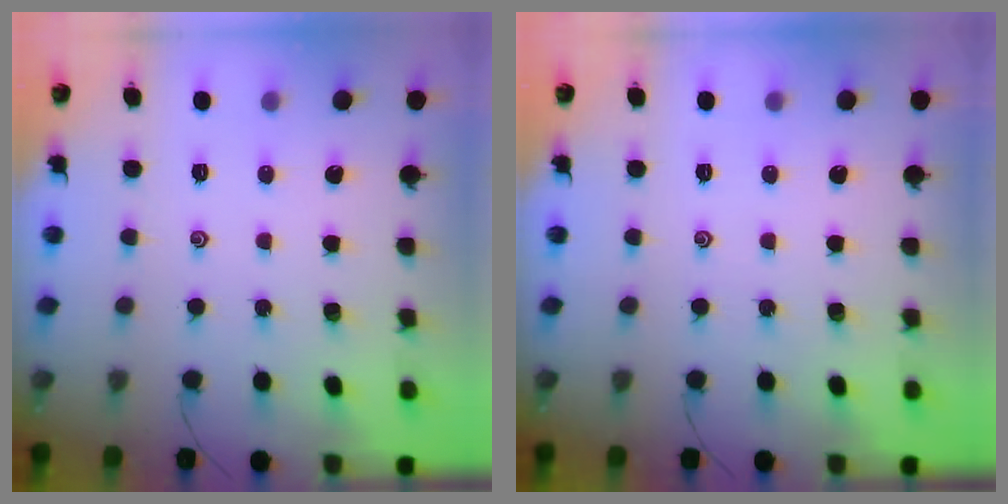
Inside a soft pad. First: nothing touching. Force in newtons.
{"total": 0.0}